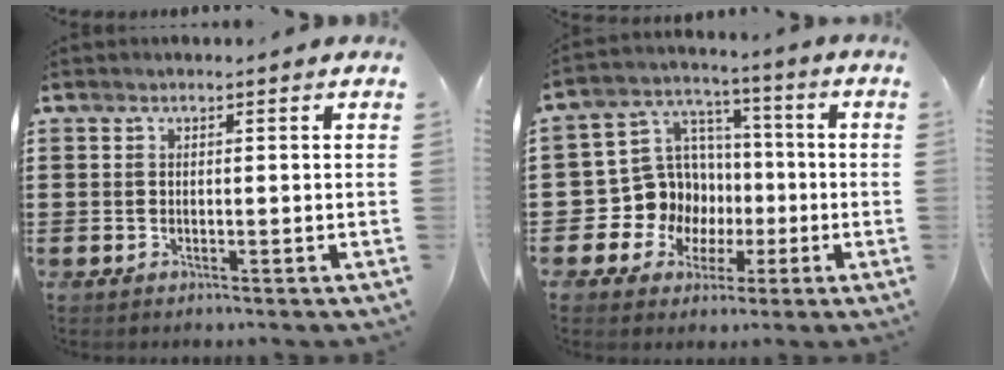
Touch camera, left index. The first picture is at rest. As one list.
[{"total": 10.3, "force": [-1.1, 10.1, 1.9], "torque": [-0.101, -0.003, -0.011]}]